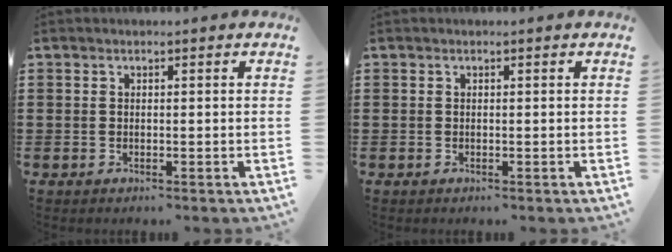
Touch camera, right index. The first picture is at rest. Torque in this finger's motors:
{"motor_torque": [0.20, -0.13, 0.00, 0.00]}